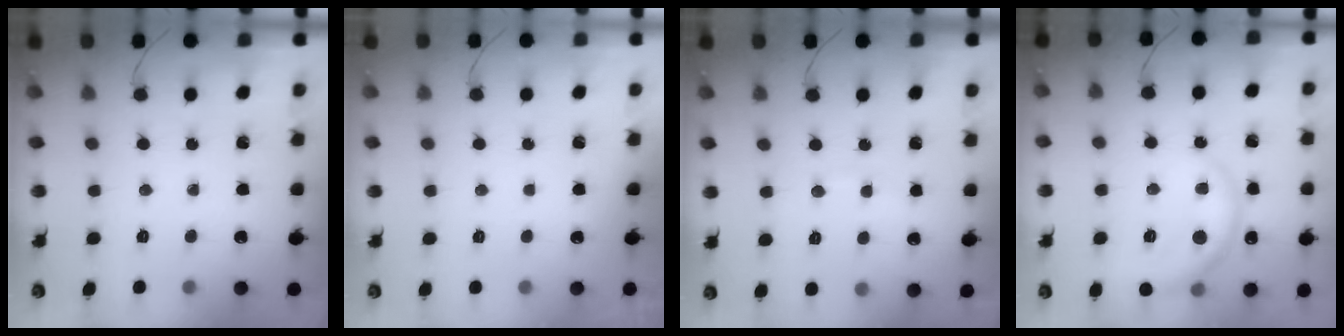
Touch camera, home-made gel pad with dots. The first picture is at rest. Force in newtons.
{"total": 2.9, "press": 2.9, "slide": 0.1}
{"total": 5.0, "press": 4.8, "slide": 1.4}
{"total": 9.3, "press": 9.2, "slide": 0.5}